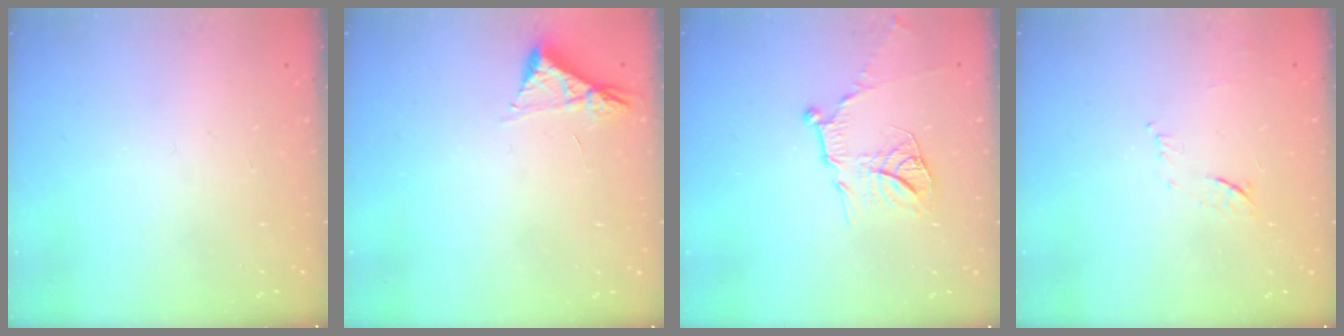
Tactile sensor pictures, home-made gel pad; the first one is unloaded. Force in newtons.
{"total": 4.5, "press": 4.4, "slide": 0.5}
{"total": 14.1, "press": 14.1, "slide": 1.4}
{"total": 7.6, "press": 7.6, "slide": 0.9}